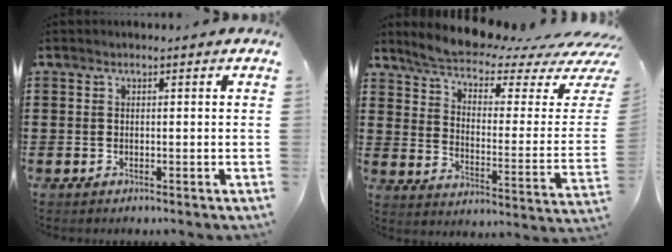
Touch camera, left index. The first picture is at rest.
{"total": 6.9, "force": [5.9, 0.6, 3.5], "torque": [-0.088, -0.049, 0.098]}